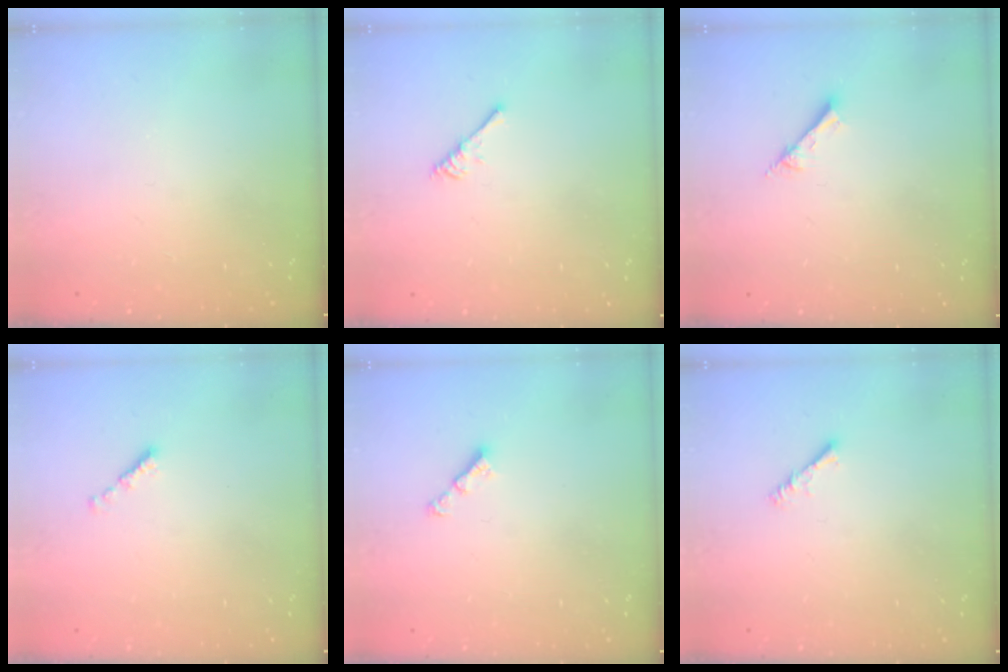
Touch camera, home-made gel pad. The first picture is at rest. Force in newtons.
{"total": 2.9, "press": 2.9, "slide": 0.5}
{"total": 2.8, "press": 2.7, "slide": 0.4}
{"total": 0.7, "press": 0.5, "slide": 0.4}
{"total": 3.0, "press": 2.9, "slide": 0.5}
{"total": 2.3, "press": 2.3, "slide": 0.4}